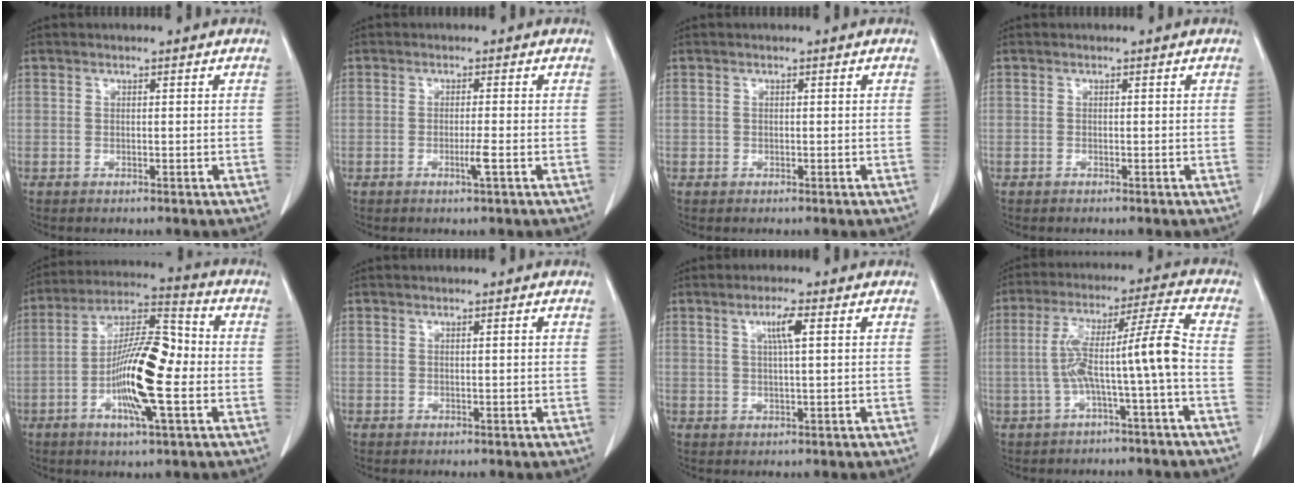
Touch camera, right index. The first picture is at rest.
{"total": 1.9, "force": [-0.7, -0.4, 1.7], "torque": [-0.034, -0.003, -0.011]}
{"total": 0.0}
{"total": 0.0}
{"total": 14.4, "force": [-2.7, 3.0, 13.8], "torque": [-0.252, 0.012, -0.047]}
{"total": 0.6, "force": [0.2, -0.1, 0.5], "torque": [-0.010, 0.003, 0.005]}
{"total": 3.5, "force": [1.3, 0.0, 3.3], "torque": [-0.060, 0.002, 0.023]}
{"total": 9.3, "force": [-1.9, -1.1, 9.0], "torque": [-0.166, 0.038, -0.028]}